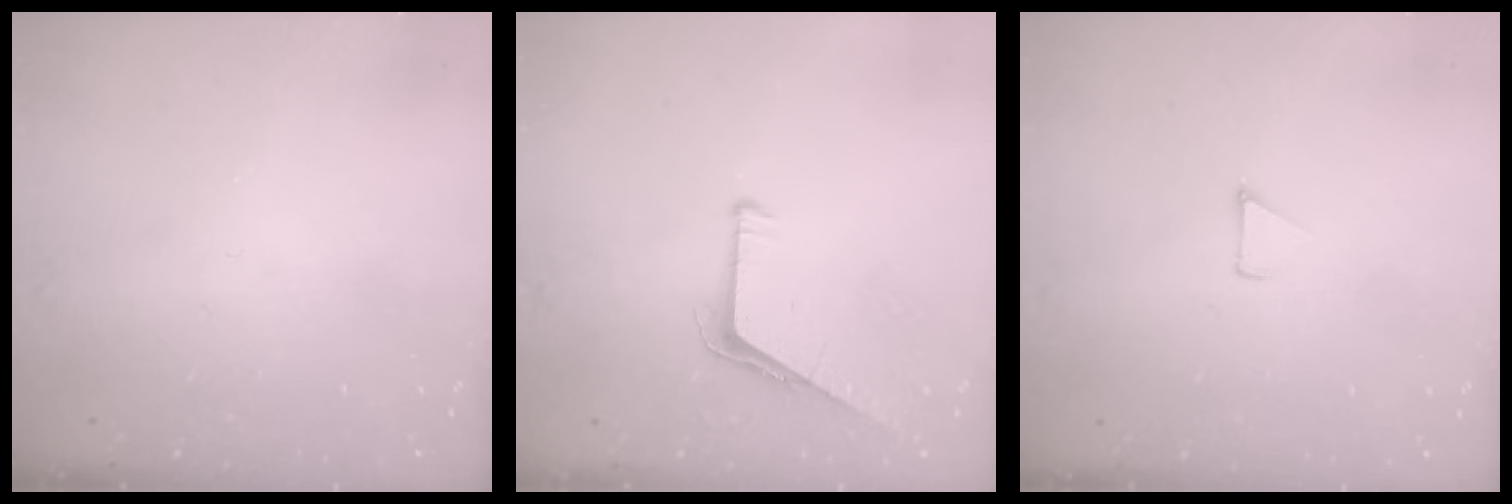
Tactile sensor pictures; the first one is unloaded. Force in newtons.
{"total": 5.3, "press": 5.3, "slide": 0.5}
{"total": 3.3, "press": 3.3, "slide": 0.3}